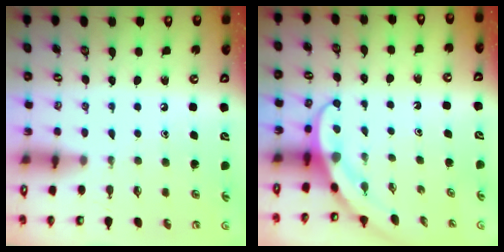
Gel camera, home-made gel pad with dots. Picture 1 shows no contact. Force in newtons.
{"total": 3.9, "press": 3.9, "slide": 0.3}